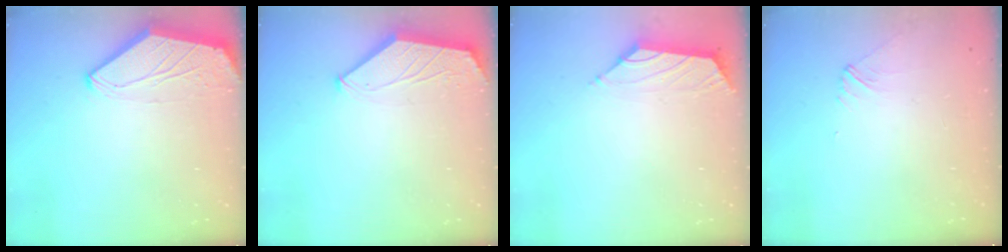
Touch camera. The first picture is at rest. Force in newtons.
{"total": 1.6, "press": 1.6, "slide": 0.4}
{"total": 1.6, "press": 1.4, "slide": 0.6}
{"total": 2.7, "press": 2.7, "slide": 0.5}